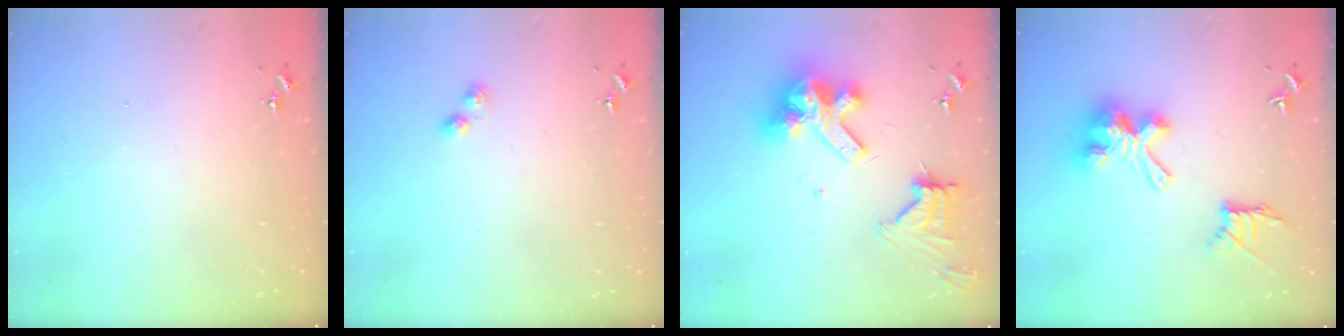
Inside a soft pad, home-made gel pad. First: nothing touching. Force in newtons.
{"total": 2.8, "press": 2.7, "slide": 0.4}
{"total": 18.0, "press": 17.9, "slide": 2.0}
{"total": 16.8, "press": 16.8, "slide": 1.0}